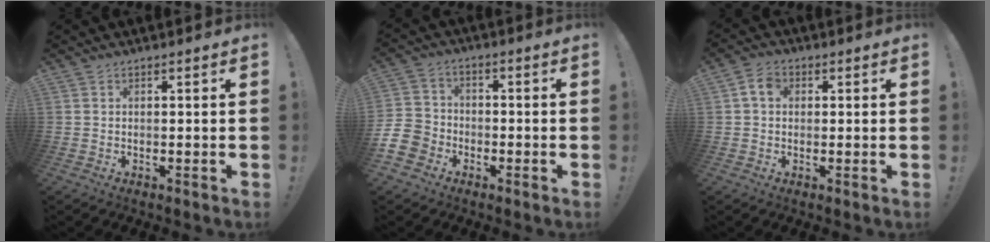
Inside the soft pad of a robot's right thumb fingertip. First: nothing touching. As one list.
[{"total": 8.9, "force": [-5.0, 6.8, 2.9], "torque": [-0.063, 0.039, -0.092]}, {"total": 4.8, "force": [1.0, 3.5, 3.1], "torque": [-0.057, 0.011, 0.022]}]